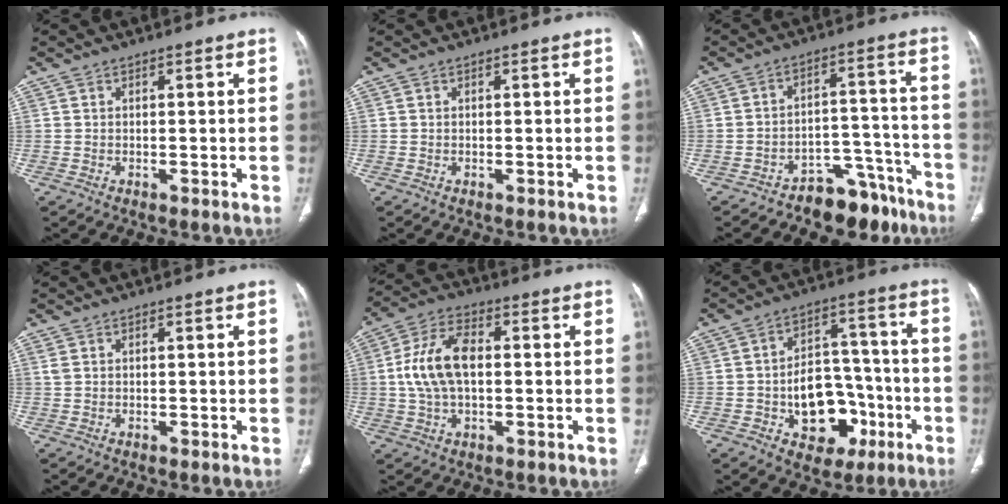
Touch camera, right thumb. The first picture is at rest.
{"total": 0.0}
{"total": 10.6, "force": [-8.5, 5.6, 2.8], "torque": [0.000, 0.106, -0.129]}
{"total": 0.6, "force": [0.3, 0.3, 0.4], "torque": [-0.009, 0.009, 0.009]}
{"total": 11.5, "force": [0.5, 6.4, 9.5], "torque": [-0.191, 0.020, 0.008]}
{"total": 14.9, "force": [-4.8, 10.5, 9.4], "torque": [-0.090, 0.052, -0.059]}